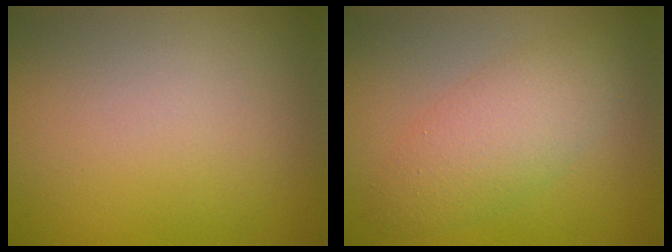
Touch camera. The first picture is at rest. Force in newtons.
{"total": 4.0, "press": 4.0, "slide": 0.2}